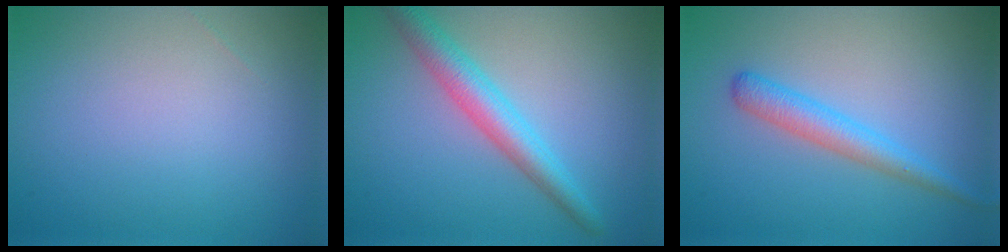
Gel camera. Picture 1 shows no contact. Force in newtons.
{"total": 4.2, "press": 4.2, "slide": 0.1}
{"total": 2.8, "press": 2.8, "slide": 0.0}